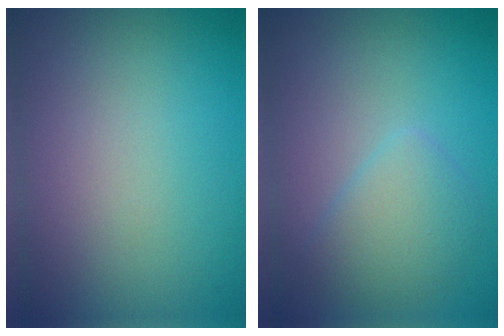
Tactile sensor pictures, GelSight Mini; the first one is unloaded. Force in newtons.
{"total": 2.9, "press": 2.9, "slide": 0.0}